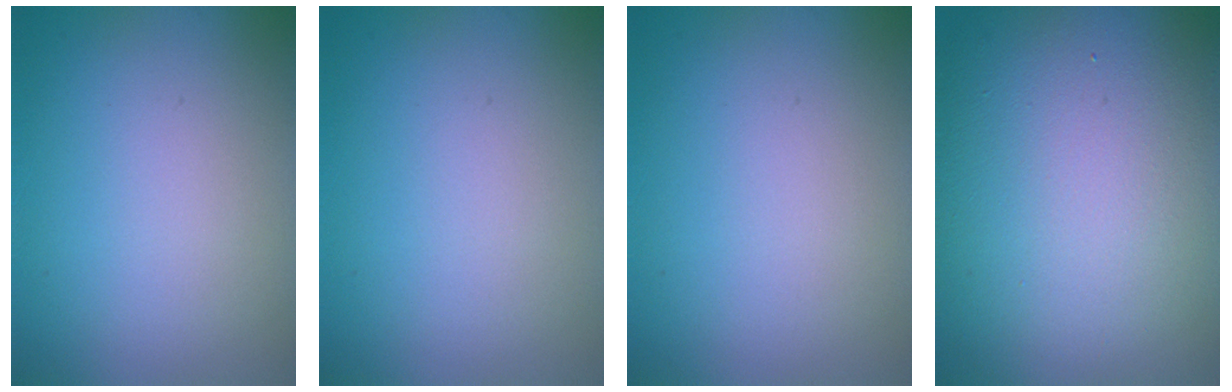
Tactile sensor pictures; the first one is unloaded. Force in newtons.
{"total": 0.0}
{"total": 0.0}
{"total": 19.4, "press": 19.3, "slide": 1.7}